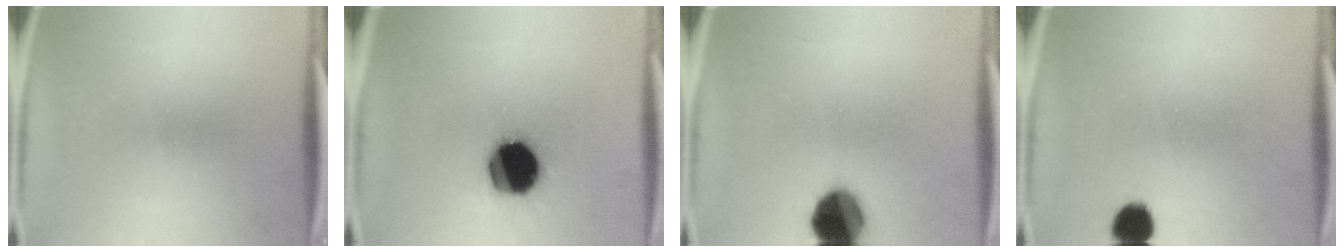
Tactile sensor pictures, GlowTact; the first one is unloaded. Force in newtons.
{"total": 18.9}
{"total": 12.5}
{"total": 5.5}